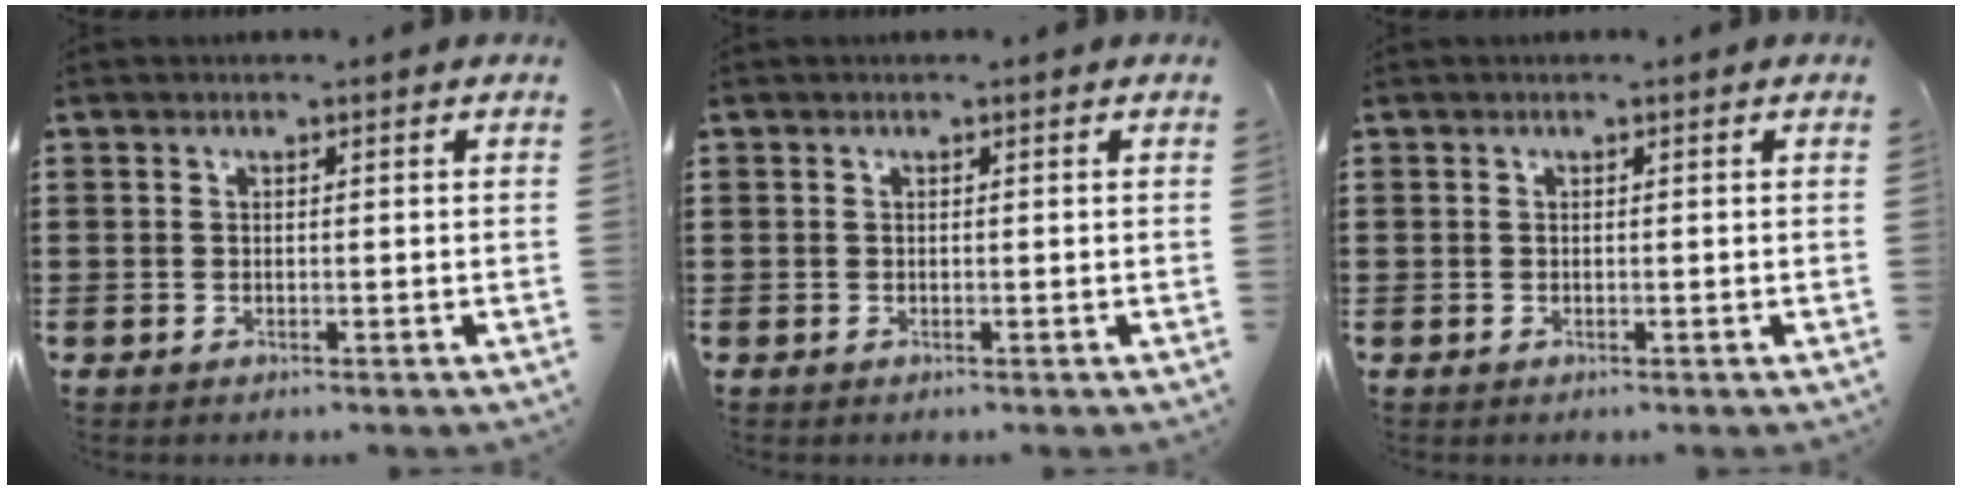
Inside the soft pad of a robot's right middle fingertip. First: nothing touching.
{"total": 0.0}
{"total": 0.0}